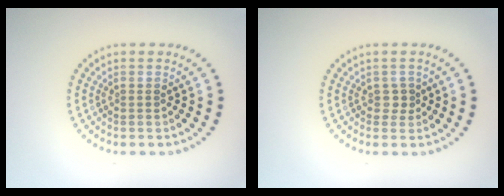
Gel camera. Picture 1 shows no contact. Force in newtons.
{"total": 0.8, "press": 0.7, "slide": 0.4}